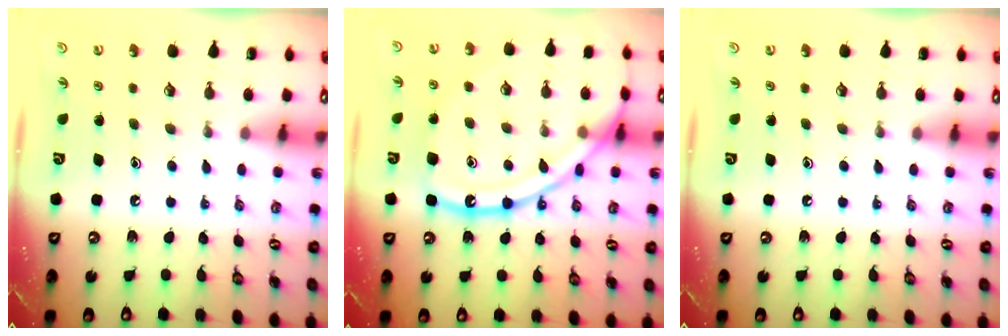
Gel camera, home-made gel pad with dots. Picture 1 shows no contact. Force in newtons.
{"total": 18.5, "press": 18.4, "slide": 1.6}
{"total": 0.0}